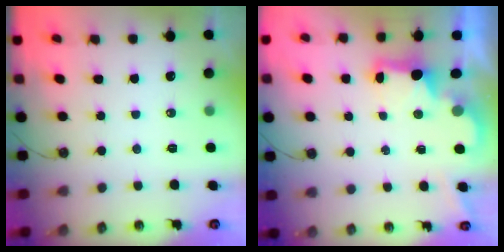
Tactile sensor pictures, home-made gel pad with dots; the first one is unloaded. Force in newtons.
{"total": 2.3, "press": 2.2, "slide": 0.8}